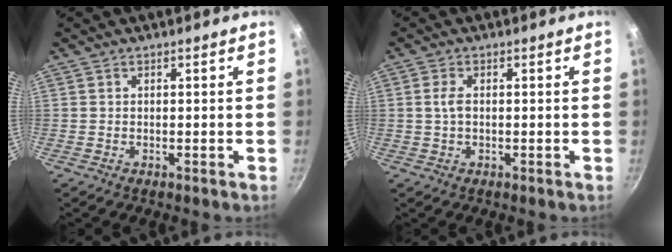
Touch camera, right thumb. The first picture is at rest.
{"total": 2.4, "force": [0.1, 1.4, 2.0], "torque": [-0.043, 0.005, 0.001]}